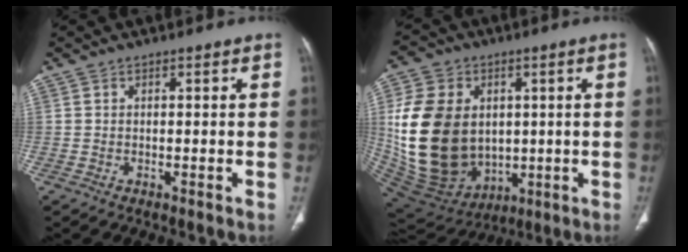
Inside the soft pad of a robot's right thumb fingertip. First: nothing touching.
{"total": 23.6, "force": [1.5, 17.6, 15.7], "torque": [-0.294, -0.011, 0.058]}